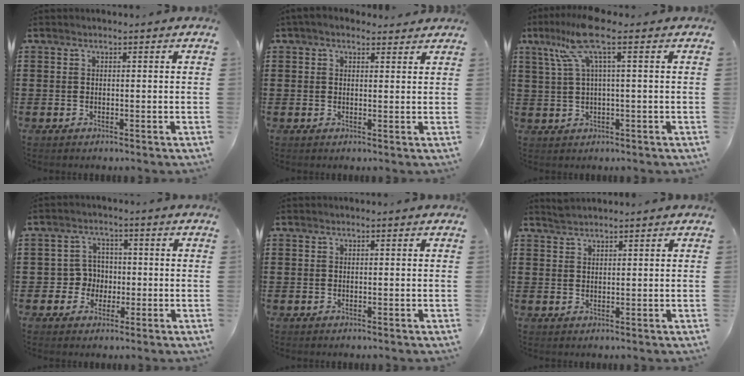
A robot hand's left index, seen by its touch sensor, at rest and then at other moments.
{"total": 2.4, "force": [1.9, 1.1, 0.9], "torque": [-0.024, 0.005, 0.036]}
{"total": 7.5, "force": [3.0, 0.9, 6.8], "torque": [-0.159, -0.005, 0.047]}
{"total": 4.2, "force": [-0.6, 4.0, 1.1], "torque": [-0.037, 0.009, -0.015]}
{"total": 0.0}
{"total": 1.6, "force": [1.5, 0.1, 0.3], "torque": [-0.008, 0.000, 0.030]}